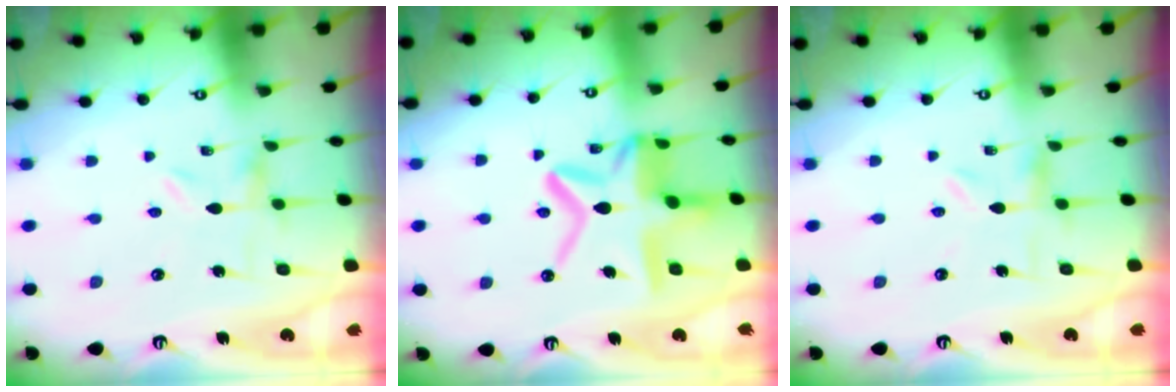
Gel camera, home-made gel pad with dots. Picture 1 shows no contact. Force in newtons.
{"total": 15.4, "press": 15.3, "slide": 1.3}
{"total": 2.9, "press": 2.9, "slide": 0.4}